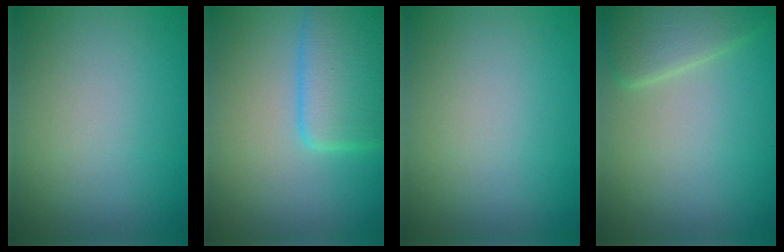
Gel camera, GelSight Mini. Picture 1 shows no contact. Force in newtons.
{"total": 4.8, "press": 4.8, "slide": 0.2}
{"total": 0.0}
{"total": 3.0, "press": 2.9, "slide": 0.2}